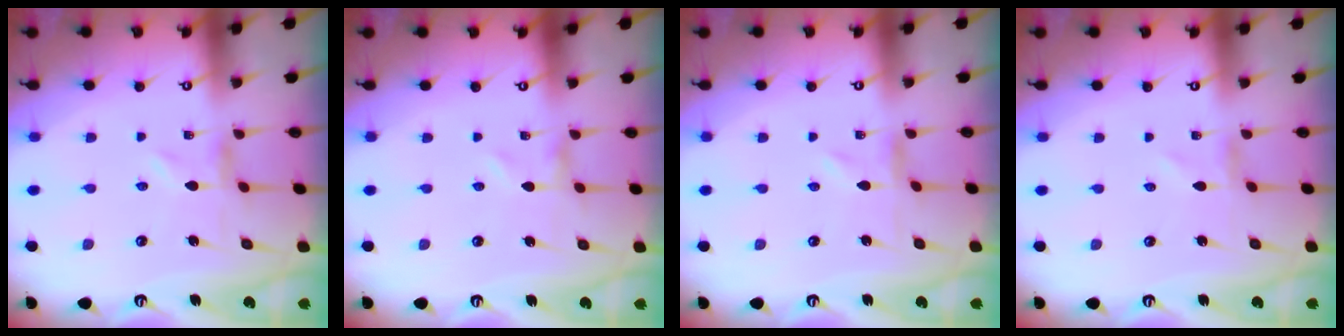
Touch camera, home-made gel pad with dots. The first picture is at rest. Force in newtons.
{"total": 0.0}
{"total": 0.0}
{"total": 1.2, "press": 1.2, "slide": 0.1}